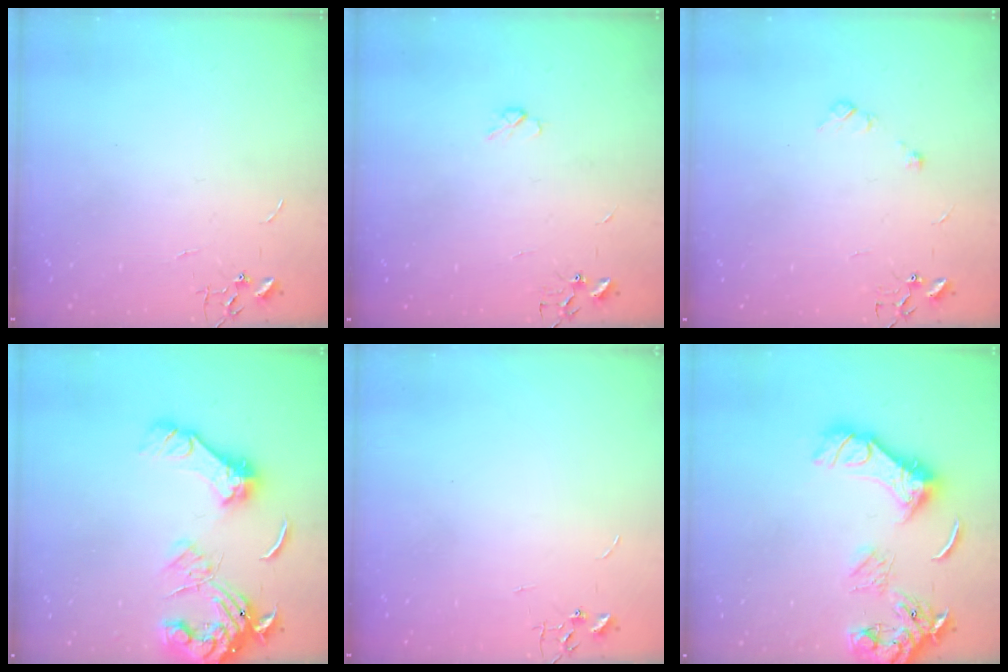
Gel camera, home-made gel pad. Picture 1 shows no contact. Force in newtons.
{"total": 3.5, "press": 3.5, "slide": 0.7}
{"total": 4.9, "press": 4.8, "slide": 1.2}
{"total": 15.7, "press": 15.6, "slide": 1.9}
{"total": 0.0}
{"total": 14.9, "press": 14.8, "slide": 1.8}